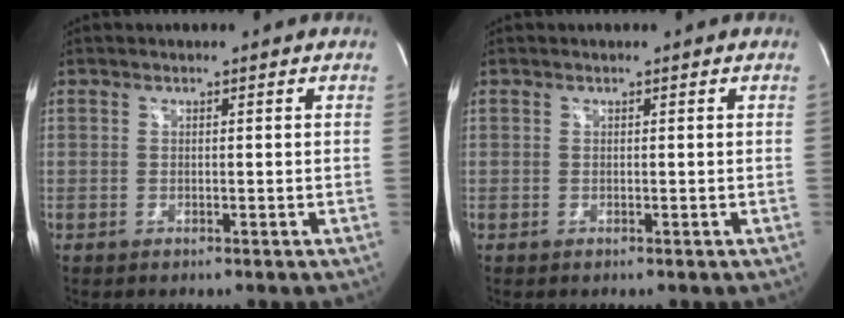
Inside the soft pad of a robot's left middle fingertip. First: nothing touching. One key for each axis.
{"total": 0.0}